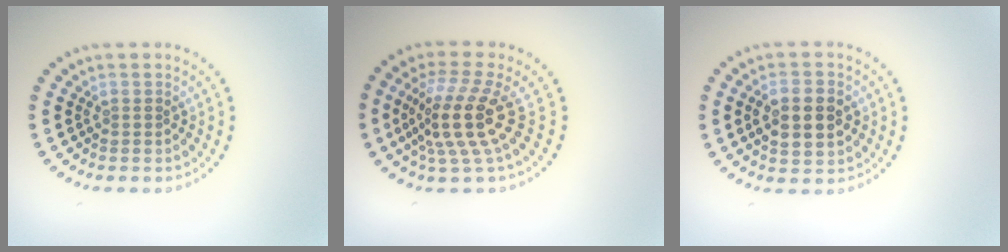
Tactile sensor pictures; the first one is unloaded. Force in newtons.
{"total": 5.1, "press": 3.7, "slide": 3.4}
{"total": 5.0, "press": 5.0, "slide": 0.3}